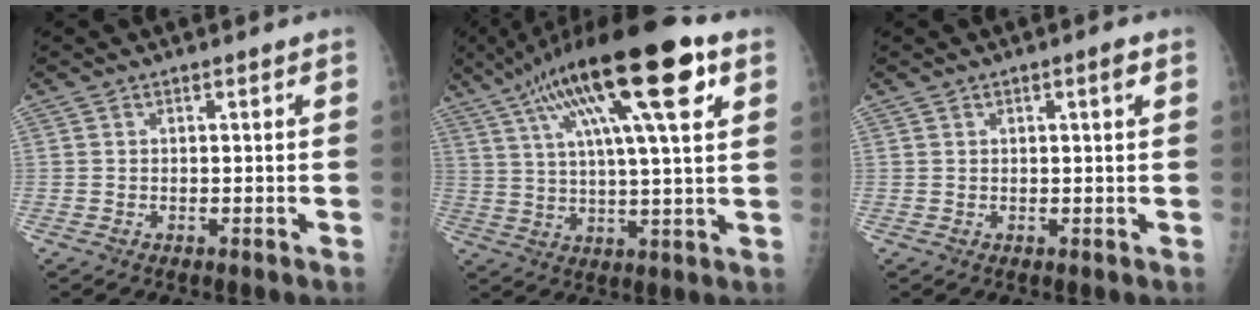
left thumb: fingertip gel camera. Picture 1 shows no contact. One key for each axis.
{"total": 23.2, "fx": 11.0, "fy": 5.1, "fz": 19.8, "tx": -0.334, "ty": 0.010, "tz": 0.180}
{"total": 1.7, "fx": 0.7, "fy": 0.3, "fz": 1.4, "tx": -0.021, "ty": 0.000, "tz": 0.010}